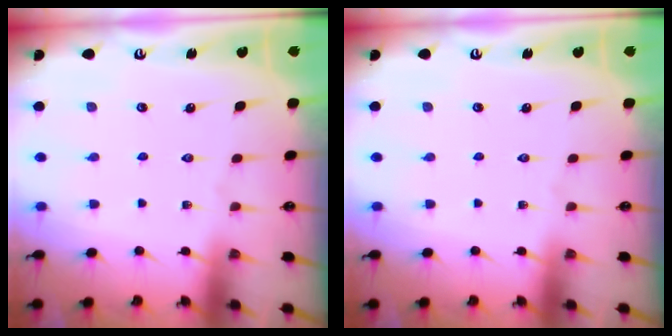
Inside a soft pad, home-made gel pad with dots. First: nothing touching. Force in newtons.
{"total": 0.0}